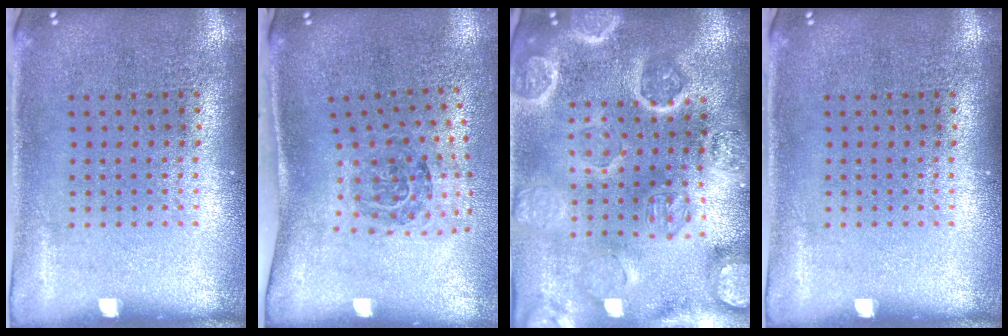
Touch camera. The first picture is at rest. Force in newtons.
{"total": 1.5, "press": 1.2, "slide": 1.0}
{"total": 4.4, "press": 4.0, "slide": 1.9}
{"total": 0.0}